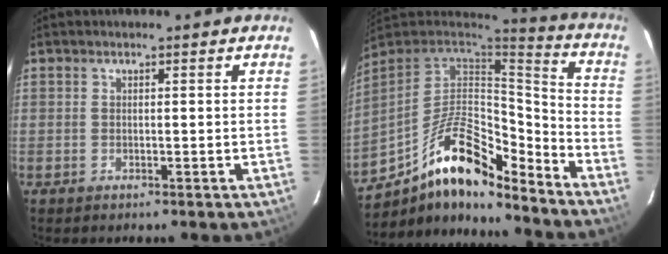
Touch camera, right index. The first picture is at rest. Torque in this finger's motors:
{"motor_torque": [0.43, -1.50, 0.72, 0.15]}